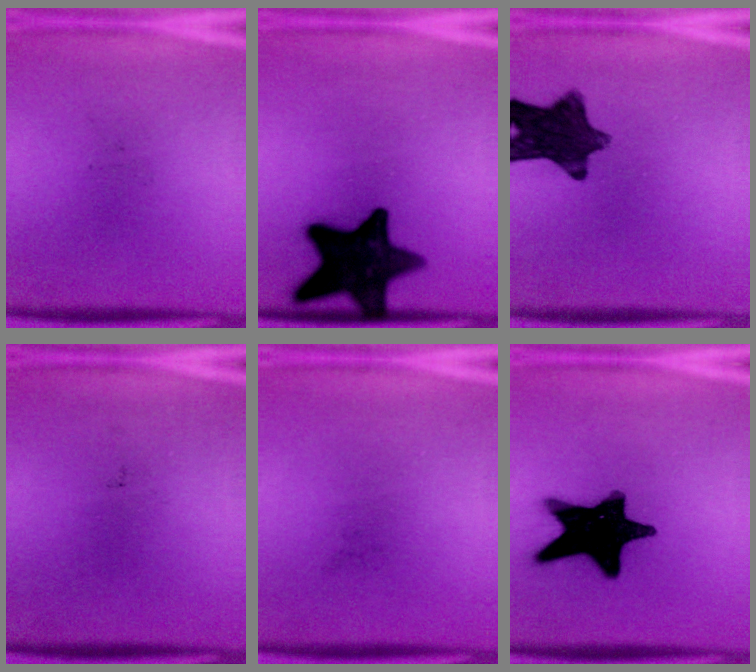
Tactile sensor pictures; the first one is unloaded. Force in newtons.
{"total": 16.2}
{"total": 11.2}
{"total": 0.0}
{"total": 0.0}
{"total": 18.6}